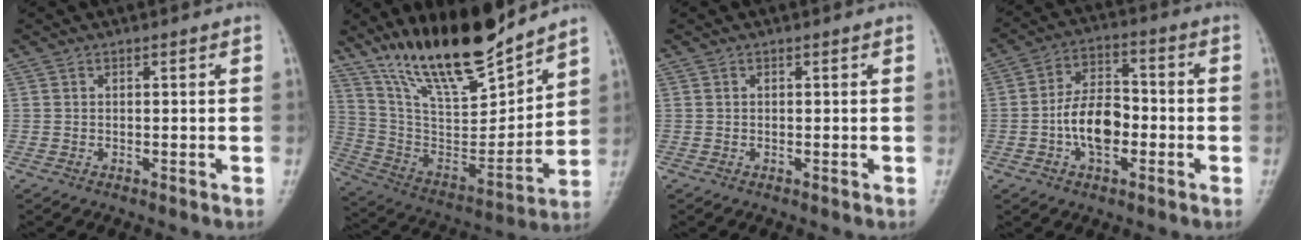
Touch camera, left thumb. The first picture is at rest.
{"total": 20.9, "force": [16.5, 5.2, 11.7], "torque": [-0.168, -0.091, 0.304]}
{"total": 0.0}
{"total": 10.1, "force": [-2.4, 6.0, 7.8], "torque": [-0.115, 0.028, -0.052]}